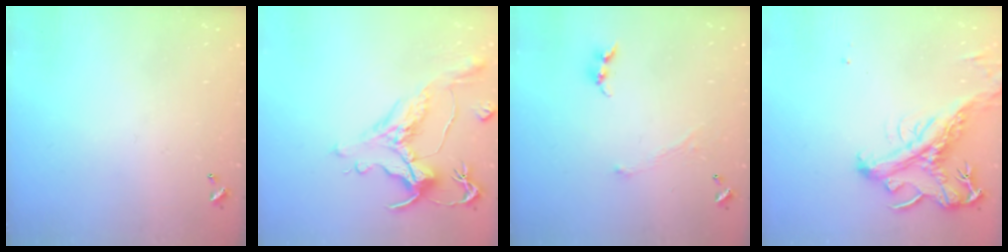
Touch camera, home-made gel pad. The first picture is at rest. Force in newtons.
{"total": 1.7, "press": 0.9, "slide": 1.4}
{"total": 1.3, "press": 1.2, "slide": 0.5}
{"total": 2.6, "press": 2.2, "slide": 1.4}